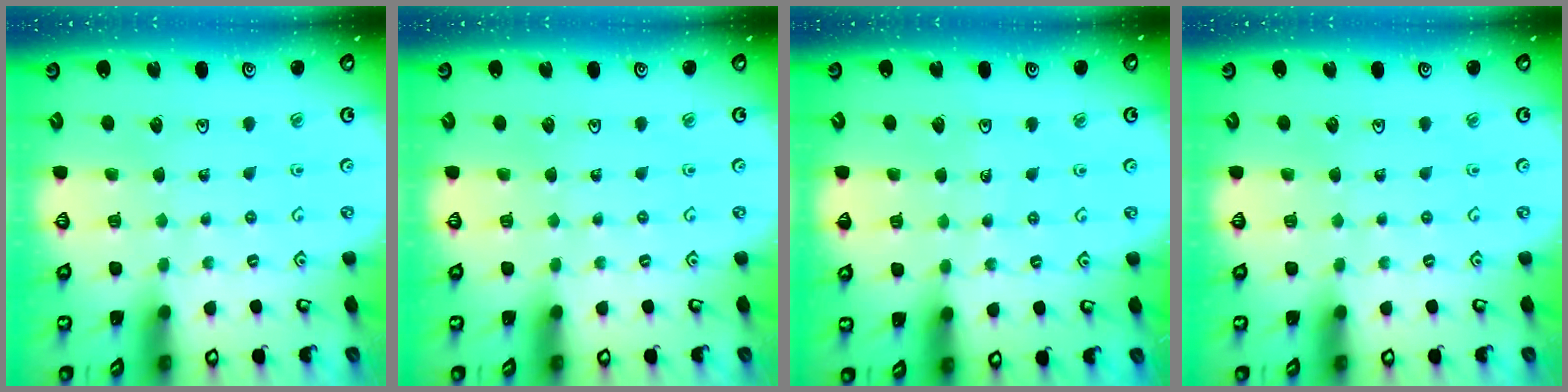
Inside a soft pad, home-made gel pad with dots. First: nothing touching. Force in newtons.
{"total": 0.0}
{"total": 3.7, "press": 3.7, "slide": 0.4}
{"total": 0.0}